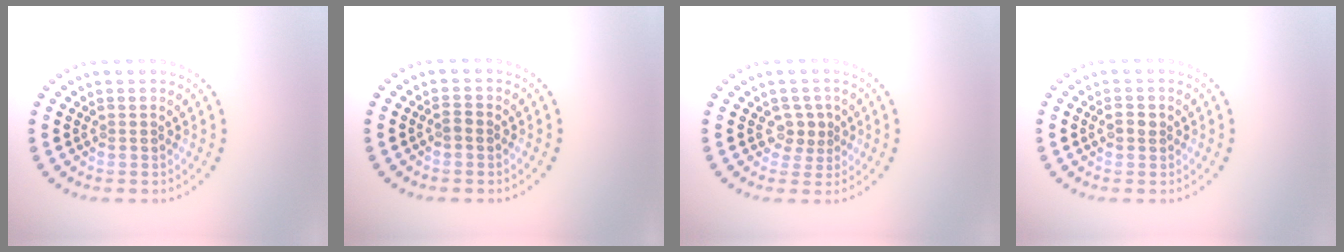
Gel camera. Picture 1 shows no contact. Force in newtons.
{"total": 0.7, "press": 0.7, "slide": 0.2}
{"total": 1.9, "press": 1.5, "slide": 1.2}
{"total": 1.2, "press": 1.1, "slide": 0.3}